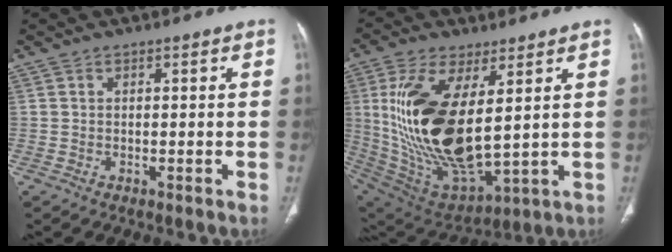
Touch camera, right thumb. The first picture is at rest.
{"total": 23.4, "force": [3.9, 10.3, 20.6], "torque": [-0.415, -0.033, 0.091]}